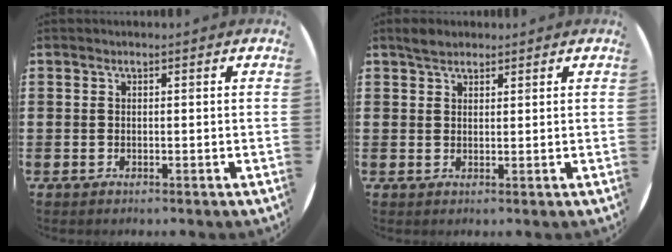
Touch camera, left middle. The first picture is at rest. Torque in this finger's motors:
{"motor_torque": [0.22, -0.11, 0.02, 0.00]}